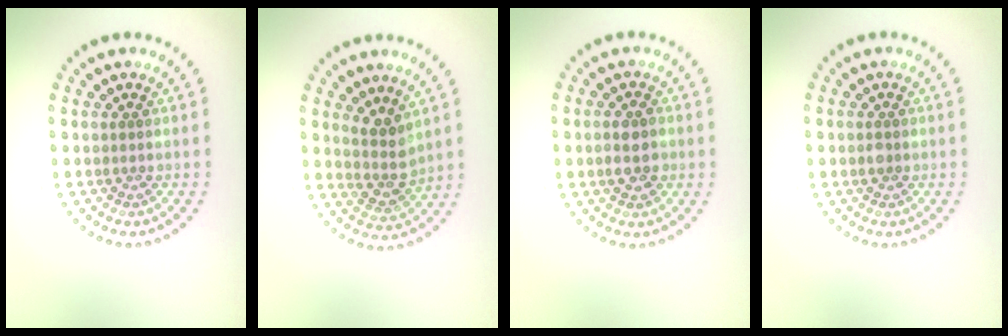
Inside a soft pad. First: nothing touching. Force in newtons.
{"total": 2.7, "press": 2.2, "slide": 1.5}
{"total": 2.2, "press": 2.2, "slide": 0.3}
{"total": 0.8, "press": 0.8, "slide": 0.1}